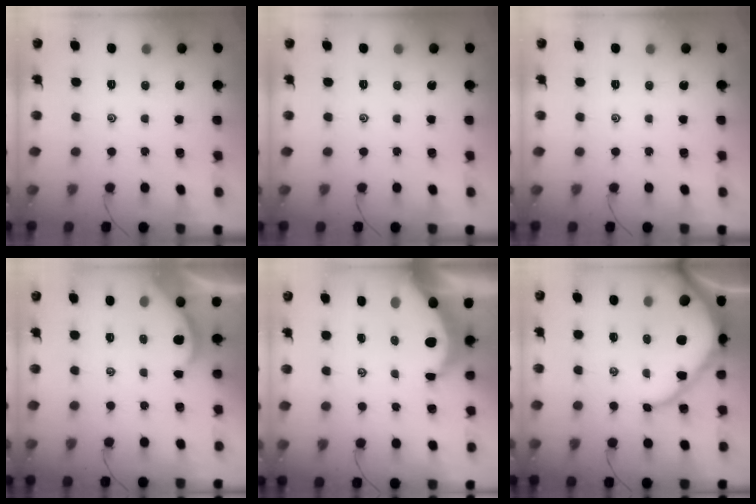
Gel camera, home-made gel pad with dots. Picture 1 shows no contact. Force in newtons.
{"total": 0.0}
{"total": 0.0}
{"total": 2.3, "press": 2.3, "slide": 0.2}
{"total": 6.5, "press": 6.4, "slide": 0.9}
{"total": 12.9, "press": 12.9, "slide": 1.1}